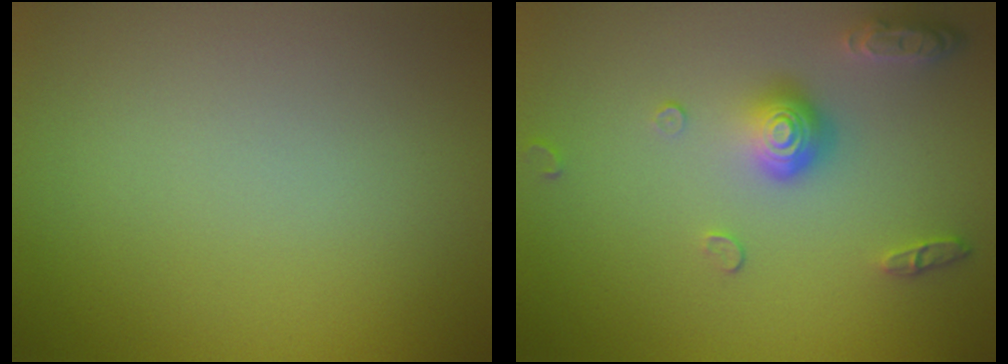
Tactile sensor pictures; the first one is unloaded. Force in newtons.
{"total": 3.8, "press": 2.9, "slide": 2.4}